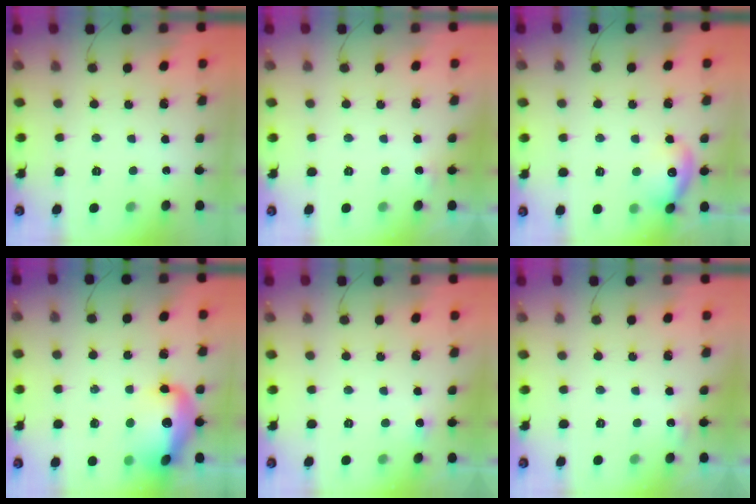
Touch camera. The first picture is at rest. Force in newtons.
{"total": 3.7, "press": 3.4, "slide": 1.6}
{"total": 13.5, "press": 13.4, "slide": 1.1}
{"total": 15.7, "press": 15.2, "slide": 4.0}
{"total": 3.6, "press": 3.3, "slide": 1.5}
{"total": 4.0, "press": 3.8, "slide": 1.2}